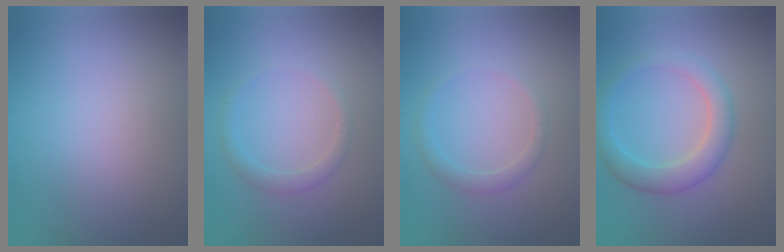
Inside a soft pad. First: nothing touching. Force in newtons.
{"total": 1.5, "press": 1.4, "slide": 0.0}
{"total": 1.5, "press": 1.4, "slide": 0.0}
{"total": 3.6, "press": 3.6, "slide": 0.2}